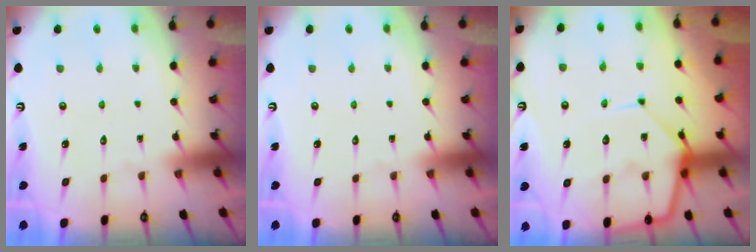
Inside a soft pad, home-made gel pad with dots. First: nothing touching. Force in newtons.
{"total": 0.0}
{"total": 12.2, "press": 12.2, "slide": 1.1}